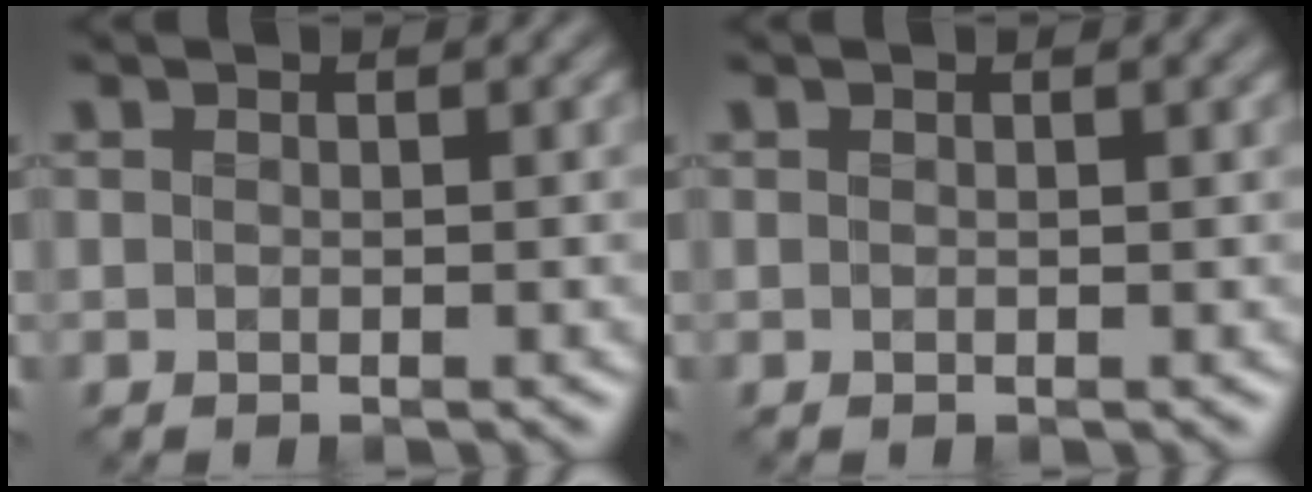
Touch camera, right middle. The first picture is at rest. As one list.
[{"total": 0.8, "force": [0.5, 0.2, 0.6], "torque": [-0.007, 0.001, 0.008]}]